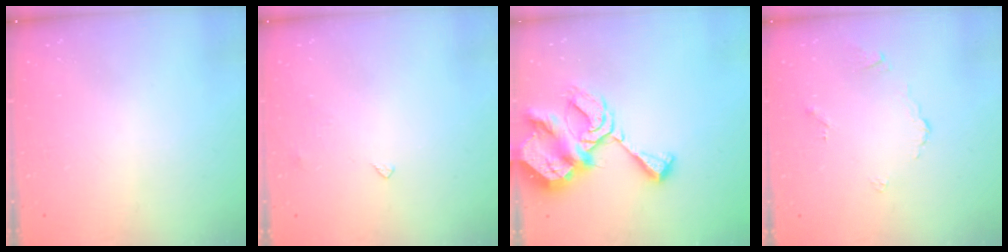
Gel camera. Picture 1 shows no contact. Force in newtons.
{"total": 2.4, "press": 2.4, "slide": 0.4}
{"total": 11.1, "press": 11.0, "slide": 1.2}
{"total": 2.8, "press": 2.7, "slide": 0.6}